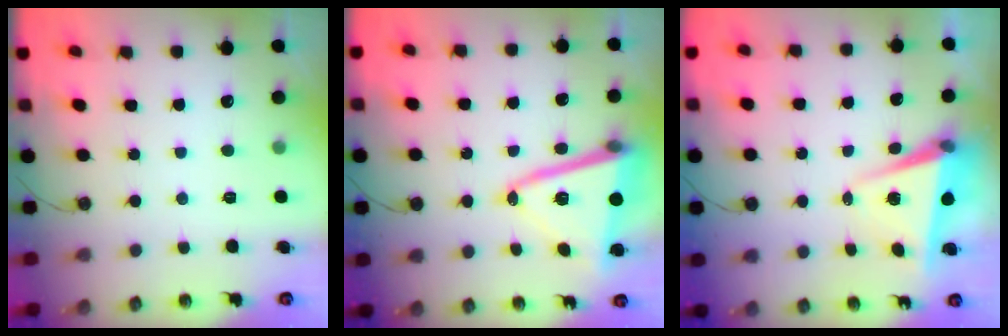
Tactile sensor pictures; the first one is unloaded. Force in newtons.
{"total": 14.6, "press": 14.4, "slide": 2.3}
{"total": 5.2, "press": 4.6, "slide": 2.3}